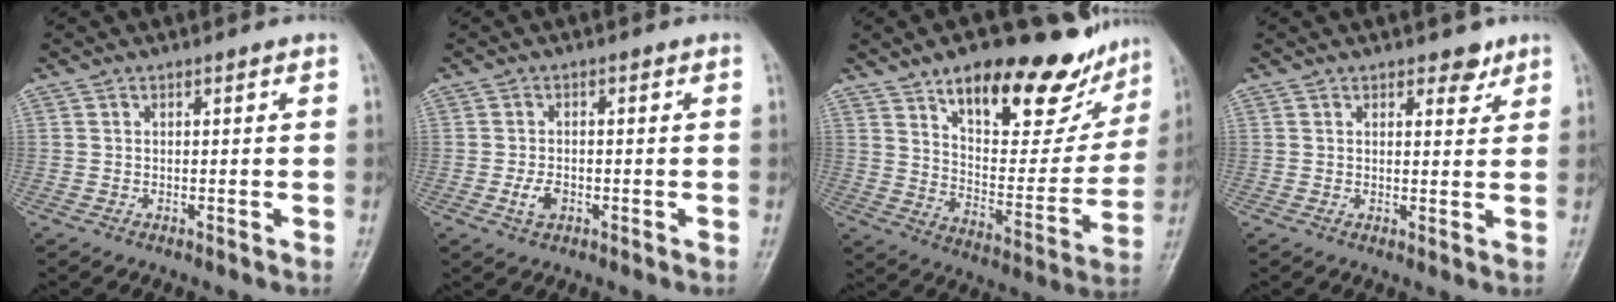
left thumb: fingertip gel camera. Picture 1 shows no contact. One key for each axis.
{"total": 3.0, "fx": -1.0, "fy": 1.9, "fz": 2.1, "tx": -0.037, "ty": 0.004, "tz": -0.019}
{"total": 23.9, "fx": 16.2, "fy": 9.9, "fz": 14.5, "tx": -0.147, "ty": -0.068, "tz": 0.244}
{"total": 3.1, "fx": 2.2, "fy": 1.6, "fz": 1.5, "tx": -0.003, "ty": -0.012, "tz": 0.029}